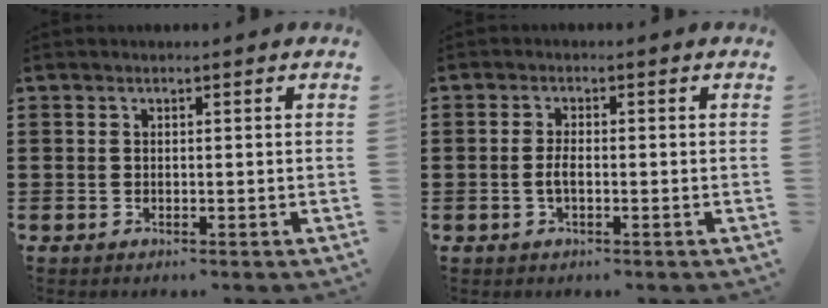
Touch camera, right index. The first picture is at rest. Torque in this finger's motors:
{"motor_torque": [2.14, 0.00, 0.22, 0.08]}